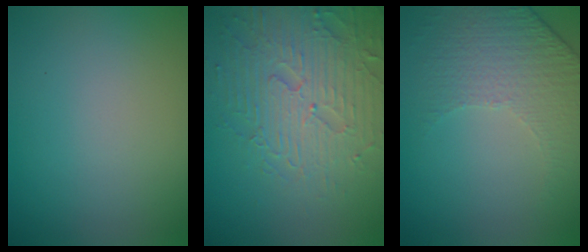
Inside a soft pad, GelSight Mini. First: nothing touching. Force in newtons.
{"total": 5.8, "press": 5.0, "slide": 2.9}
{"total": 4.7, "press": 3.1, "slide": 3.5}